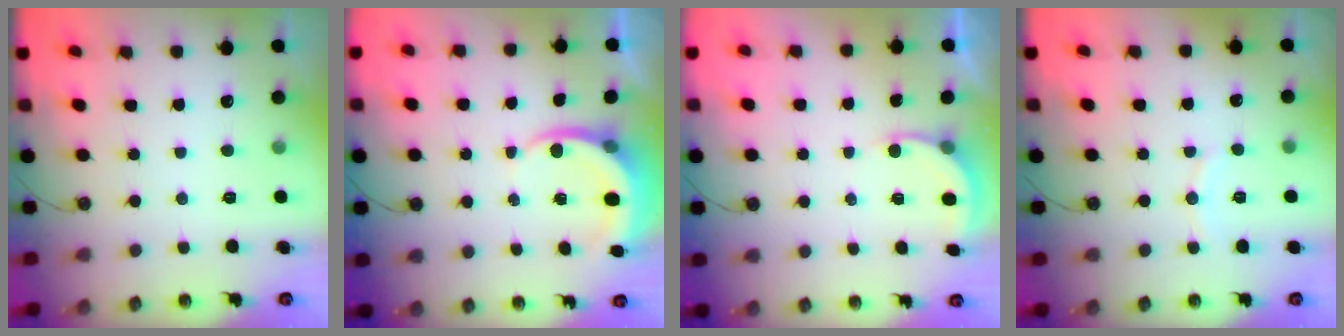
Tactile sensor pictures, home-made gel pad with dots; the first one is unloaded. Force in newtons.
{"total": 5.3, "press": 5.3, "slide": 0.4}
{"total": 2.9, "press": 2.9, "slide": 0.2}
{"total": 4.5, "press": 4.5, "slide": 0.4}